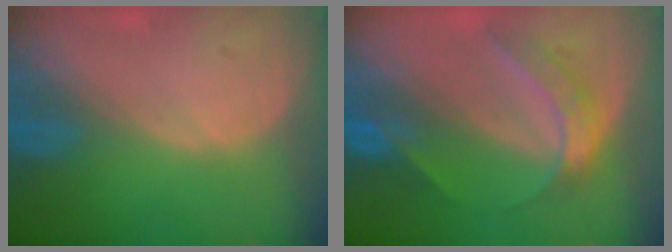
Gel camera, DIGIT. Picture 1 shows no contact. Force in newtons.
{"total": 6.3, "press": 5.3, "slide": 3.3}